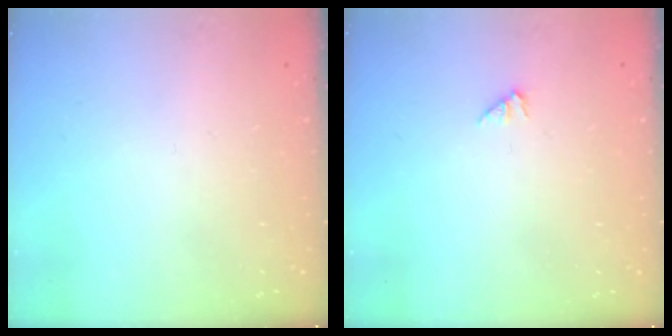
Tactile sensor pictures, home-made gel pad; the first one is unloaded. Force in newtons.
{"total": 0.0}